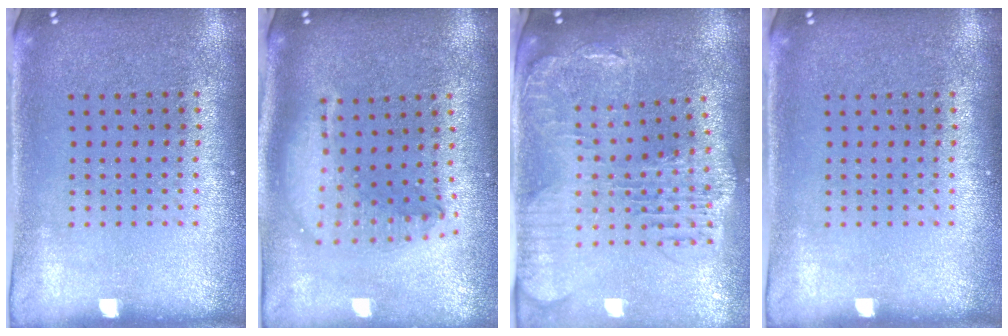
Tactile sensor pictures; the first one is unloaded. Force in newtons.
{"total": 2.1, "press": 1.6, "slide": 1.3}
{"total": 1.9, "press": 1.8, "slide": 0.7}
{"total": 0.0}